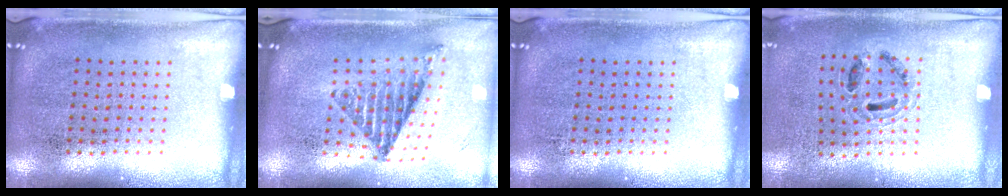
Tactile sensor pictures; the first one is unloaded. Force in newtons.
{"total": 1.3, "press": 1.2, "slide": 0.6}
{"total": 0.0}
{"total": 0.9, "press": 0.8, "slide": 0.3}